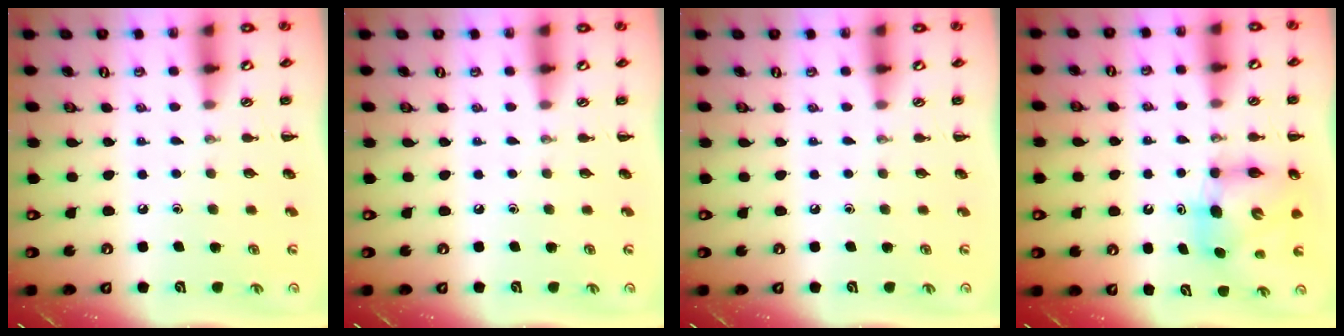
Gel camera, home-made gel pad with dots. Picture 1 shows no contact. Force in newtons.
{"total": 0.0}
{"total": 0.0}
{"total": 8.1, "press": 7.9, "slide": 1.8}